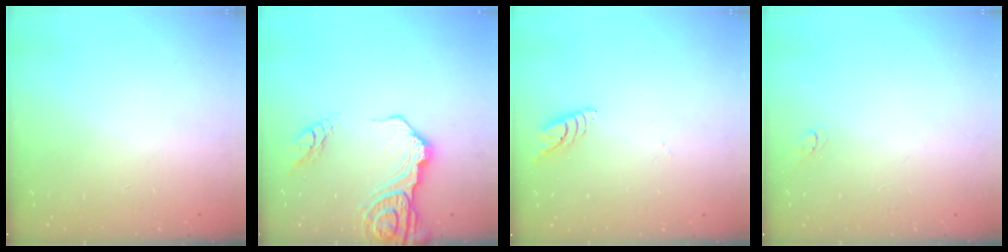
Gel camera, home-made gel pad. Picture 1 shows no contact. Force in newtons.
{"total": 14.5, "press": 14.4, "slide": 2.0}
{"total": 5.8, "press": 5.8, "slide": 0.5}
{"total": 3.2, "press": 3.2, "slide": 0.3}